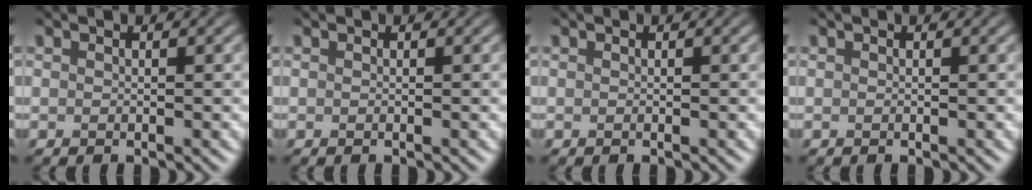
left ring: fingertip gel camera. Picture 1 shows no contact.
{"total": 0.0}
{"total": 0.0}
{"total": 0.0}